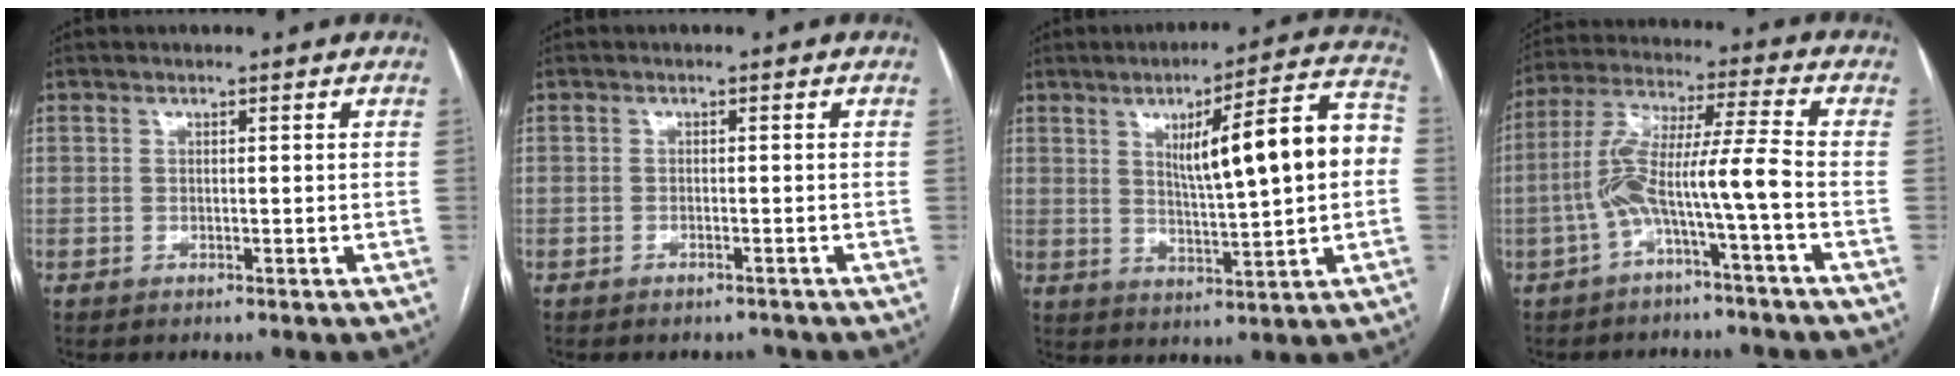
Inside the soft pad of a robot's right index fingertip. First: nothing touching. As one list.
[{"total": 1.2, "force": [-1.2, 0.4, 0.1], "torque": [-0.005, -0.001, -0.010]}, {"total": 14.7, "force": [1.9, 1.8, 14.4], "torque": [-0.203, 0.029, 0.033]}, {"total": 9.5, "force": [-3.4, -0.5, 8.8], "torque": [-0.178, 0.032, -0.066]}]